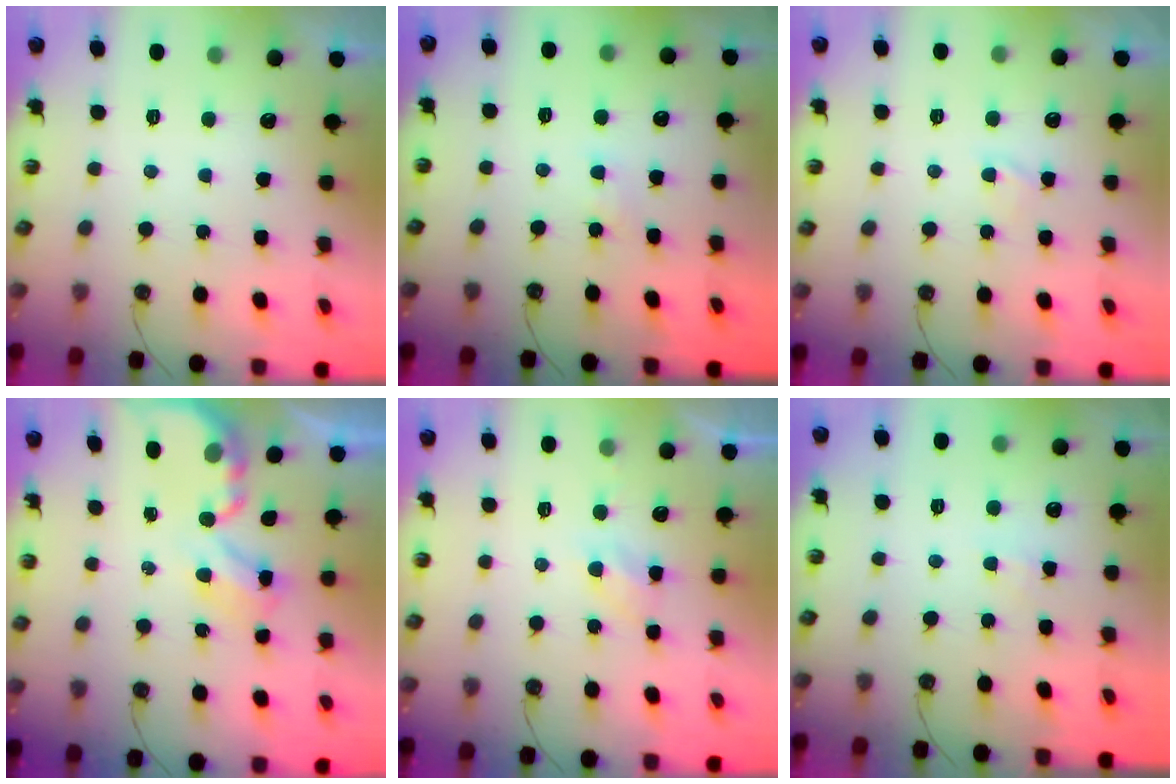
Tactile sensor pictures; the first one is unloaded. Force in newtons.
{"total": 3.3, "press": 3.2, "slide": 0.3}
{"total": 0.9, "press": 0.9, "slide": 0.2}
{"total": 3.8, "press": 3.8, "slide": 0.2}
{"total": 3.4, "press": 3.4, "slide": 0.4}
{"total": 2.5, "press": 2.5, "slide": 0.5}